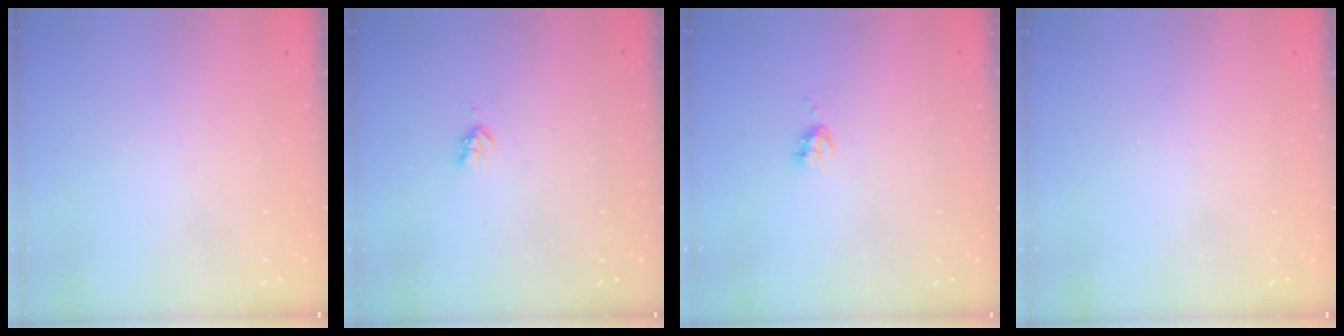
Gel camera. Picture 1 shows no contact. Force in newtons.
{"total": 2.9, "press": 2.9, "slide": 0.5}
{"total": 5.4, "press": 5.3, "slide": 0.7}
{"total": 0.0}